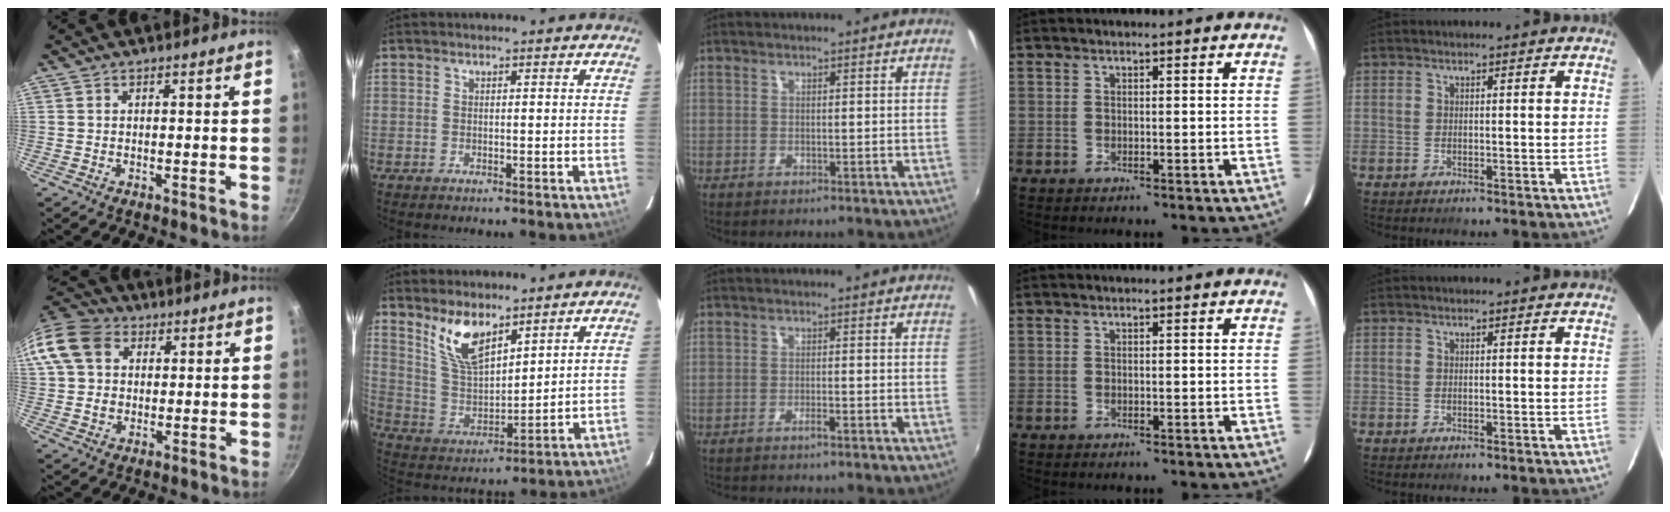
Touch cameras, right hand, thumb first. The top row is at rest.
{"thumb": {"total": 12.8, "force": [3.6, 10.0, 7.2], "torque": [-0.129, 0.015, 0.053]}, "index": {"total": 10.4, "force": [7.1, 4.1, 6.5], "torque": [-0.126, -0.002, 0.149]}, "middle": {"total": 1.3, "force": [-1.2, 0.0, 0.6], "torque": [-0.016, 0.002, -0.023]}}